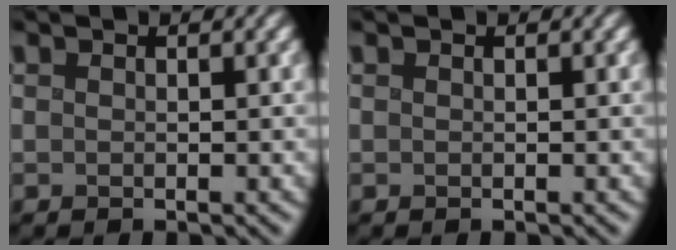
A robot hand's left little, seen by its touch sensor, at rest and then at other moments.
{"total": 0.0}